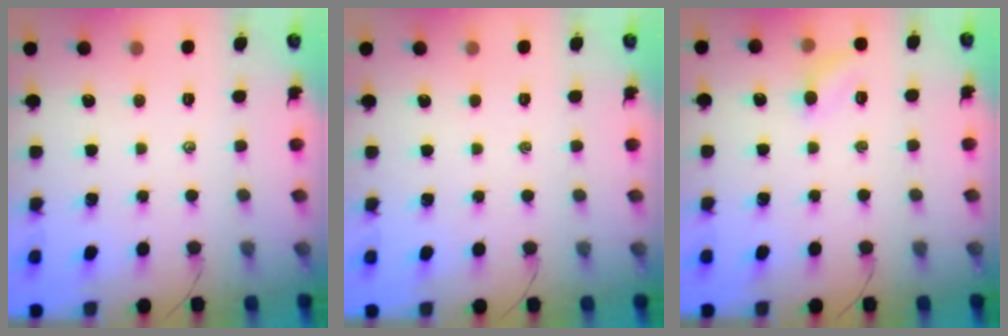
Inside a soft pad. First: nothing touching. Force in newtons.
{"total": 0.0}
{"total": 6.6, "press": 6.4, "slide": 1.6}